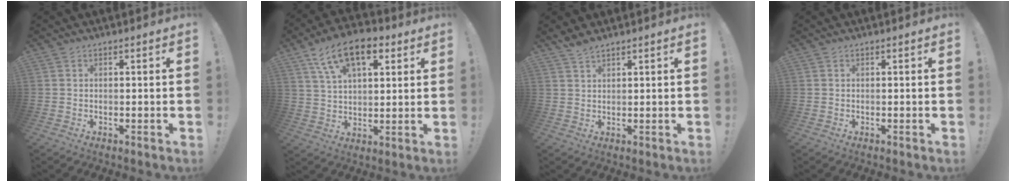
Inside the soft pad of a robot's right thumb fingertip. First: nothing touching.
{"total": 15.3, "force": [7.7, 7.8, 10.6], "torque": [-0.176, -0.021, 0.137]}
{"total": 2.6, "force": [2.3, 0.4, 1.2], "torque": [-0.023, -0.015, 0.041]}
{"total": 0.0}